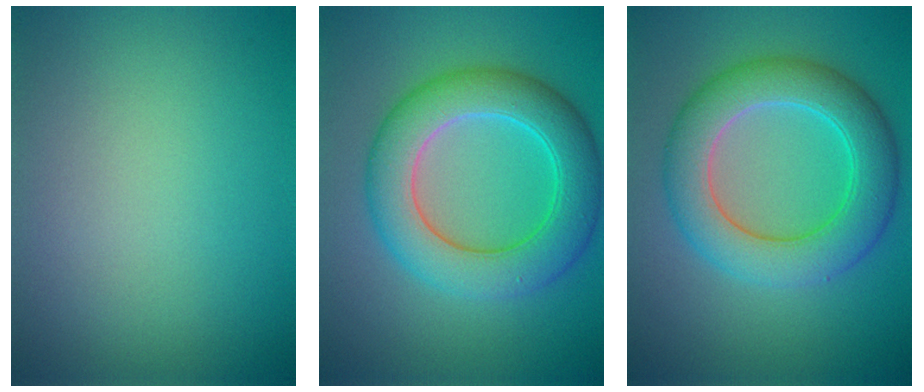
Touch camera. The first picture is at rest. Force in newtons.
{"total": 7.7, "press": 7.7, "slide": 0.3}
{"total": 7.1, "press": 7.1, "slide": 0.2}